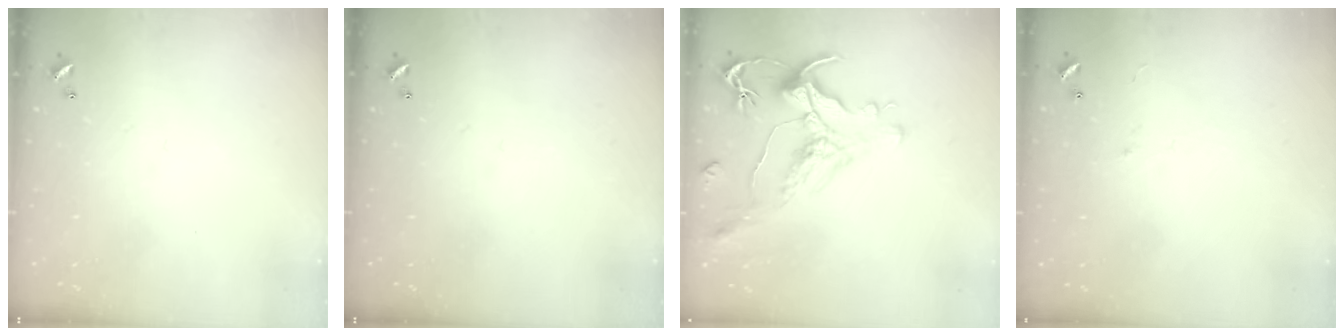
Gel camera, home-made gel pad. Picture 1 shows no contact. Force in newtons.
{"total": 0.0}
{"total": 1.5, "press": 0.7, "slide": 1.3}
{"total": 0.6, "press": 0.0, "slide": 0.6}